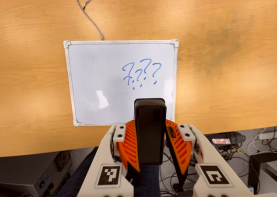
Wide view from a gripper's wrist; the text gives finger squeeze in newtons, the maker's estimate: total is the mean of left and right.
{"total": 5.5, "left": 4.9, "right": 6.1}